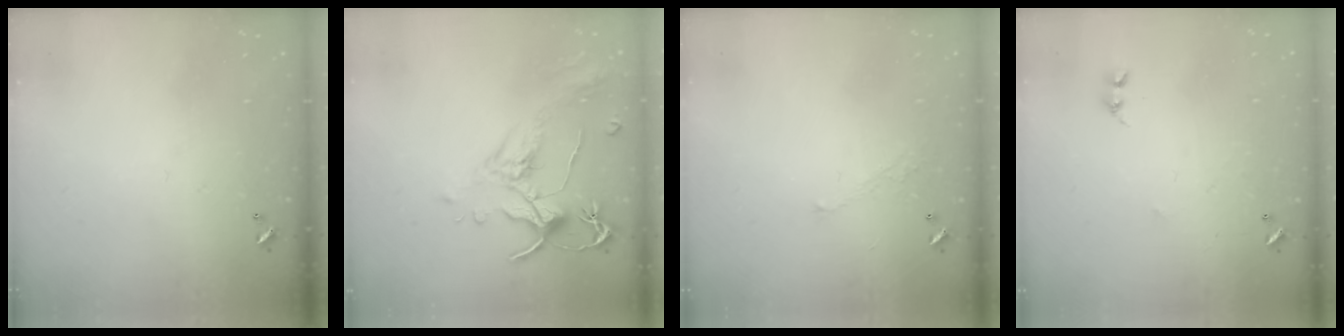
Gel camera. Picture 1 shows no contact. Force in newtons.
{"total": 1.8, "press": 1.2, "slide": 1.3}
{"total": 3.5, "press": 3.5, "slide": 0.7}
{"total": 2.8, "press": 2.7, "slide": 0.4}